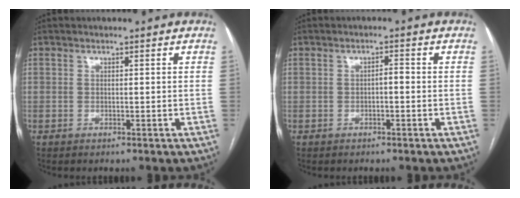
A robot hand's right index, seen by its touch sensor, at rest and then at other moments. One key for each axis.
{"total": 1.4, "fx": -0.4, "fy": 0.5, "fz": 1.2, "tx": -0.017, "ty": 0.005, "tz": -0.008}